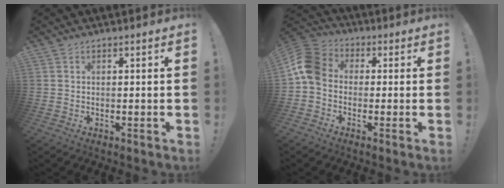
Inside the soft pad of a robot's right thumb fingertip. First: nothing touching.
{"total": 10.0, "force": [-1.0, 7.8, 6.1], "torque": [-0.129, 0.026, -0.012]}